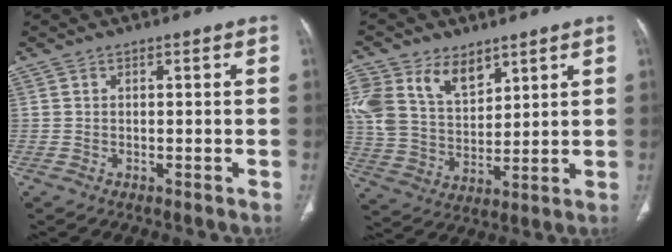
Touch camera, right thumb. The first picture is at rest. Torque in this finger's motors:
{"motor_torque": [-0.16, 0.49, 0.64, 0.71, 0.09]}